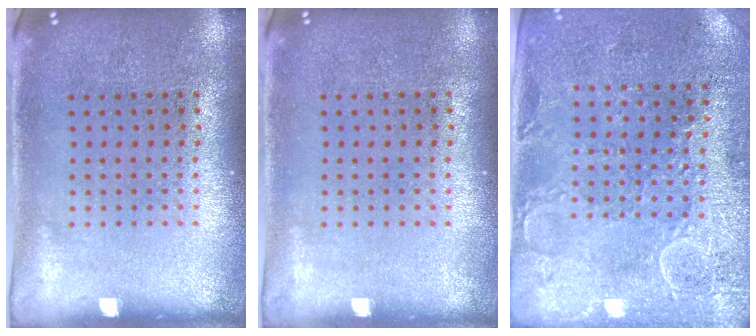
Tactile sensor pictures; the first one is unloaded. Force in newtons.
{"total": 0.0}
{"total": 2.8, "press": 2.7, "slide": 0.8}